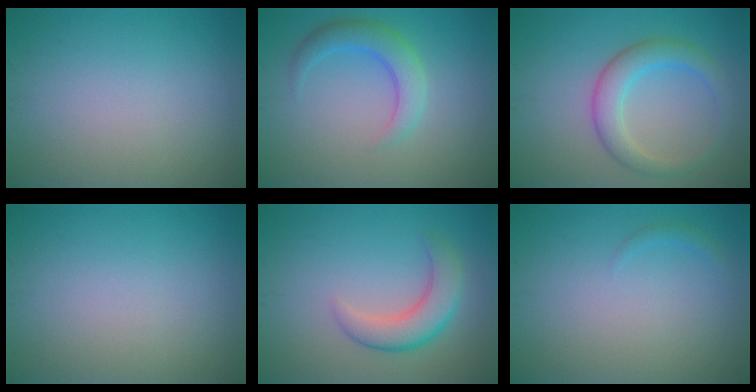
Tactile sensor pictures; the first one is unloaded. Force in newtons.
{"total": 3.4, "press": 3.4, "slide": 0.0}
{"total": 3.8, "press": 3.8, "slide": 0.1}
{"total": 0.0}
{"total": 3.9, "press": 3.9, "slide": 0.2}
{"total": 0.7, "press": 0.7, "slide": 0.1}